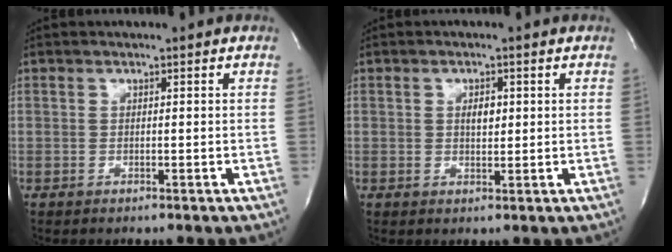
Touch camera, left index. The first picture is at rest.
{"total": 2.1, "force": [0.4, 1.2, 1.8], "torque": [-0.028, -0.005, 0.005]}